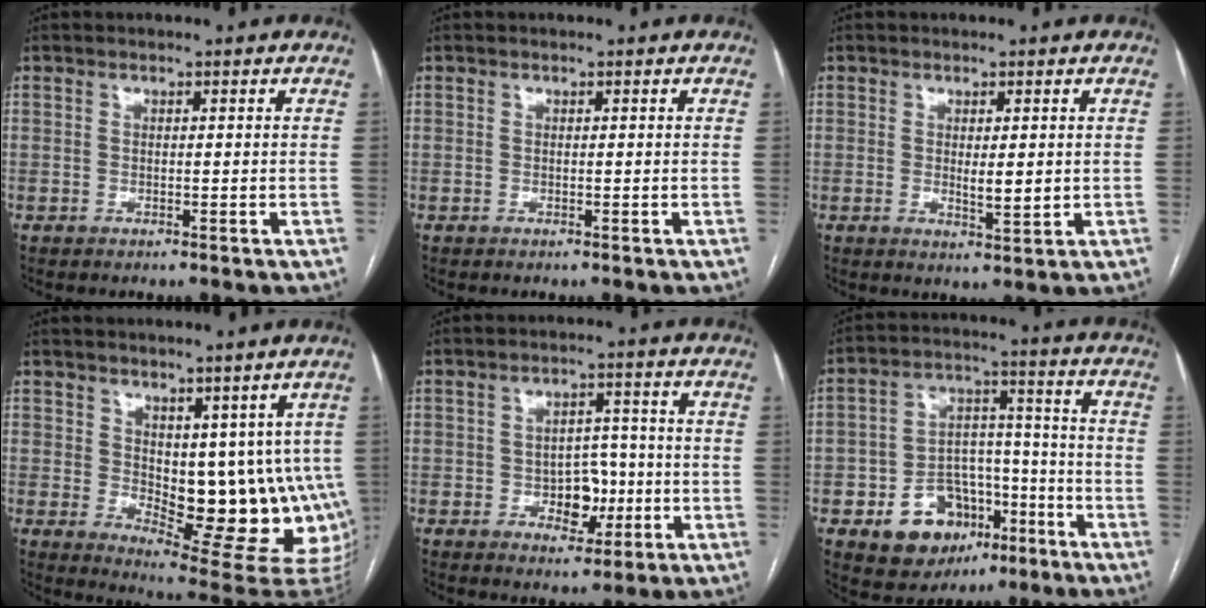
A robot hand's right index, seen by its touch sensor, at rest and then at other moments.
{"total": 0.0}
{"total": 3.0, "force": [0.3, 0.8, 2.8], "torque": [-0.046, -0.008, 0.008]}
{"total": 14.4, "force": [2.8, 8.0, 11.7], "torque": [-0.141, -0.015, 0.061]}
{"total": 6.0, "force": [-1.4, 4.0, 4.3], "torque": [-0.058, 0.012, -0.013]}
{"total": 12.7, "force": [-6.2, 8.6, 7.0], "torque": [-0.113, 0.028, -0.089]}